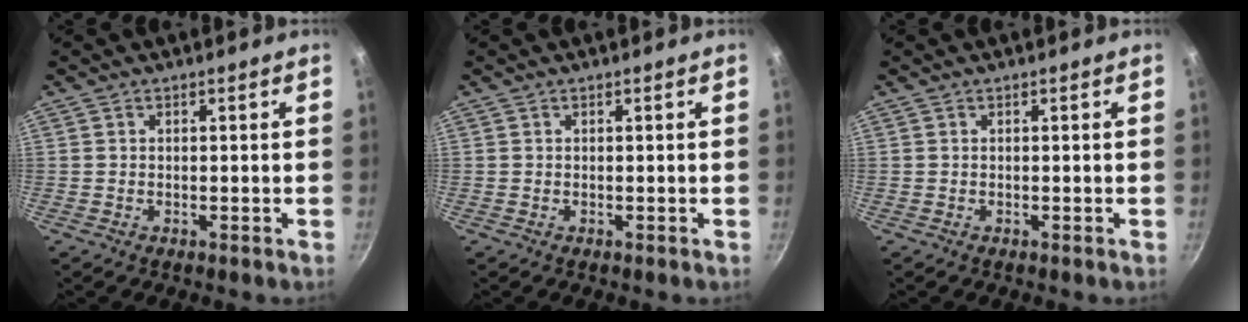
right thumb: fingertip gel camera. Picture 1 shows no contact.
{"total": 0.0}
{"total": 0.0}